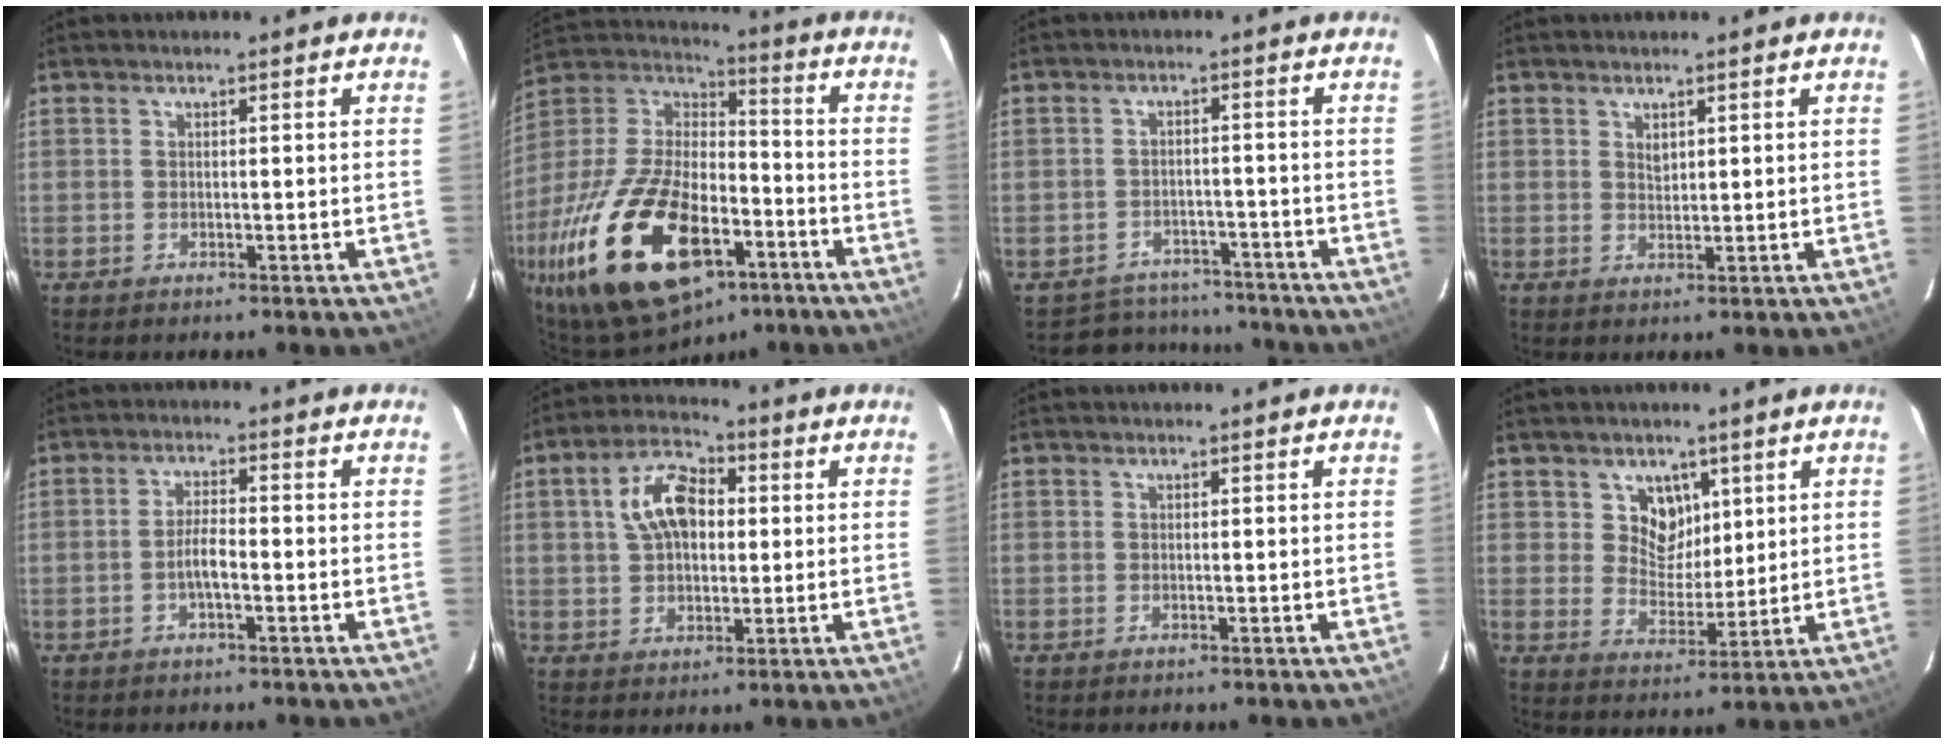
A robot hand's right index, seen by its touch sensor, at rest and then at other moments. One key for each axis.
{"total": 28.9, "fx": -14.8, "fy": 14.2, "fz": 20.3, "tx": -0.409, "ty": -0.021, "tz": -0.246}
{"total": 9.0, "fx": -7.9, "fy": 4.4, "fz": 0.5, "tx": -0.019, "ty": 0.025, "tz": -0.099}
{"total": 1.3, "fx": 0.8, "fy": 0.8, "fz": 0.6, "tx": -0.009, "ty": 0.002, "tz": 0.016}
{"total": 3.5, "fx": -1.4, "fy": 0.9, "fz": 3.0, "tx": -0.063, "ty": 0.003, "tz": -0.026}
{"total": 9.9, "fx": 1.8, "fy": 6.3, "fz": 7.5, "tx": -0.143, "ty": 0.028, "tz": 0.030}
{"total": 0.0}
{"total": 6.5, "fx": 3.1, "fy": 5.4, "fz": 2.1, "tx": -0.031, "ty": -0.007, "tz": 0.059}